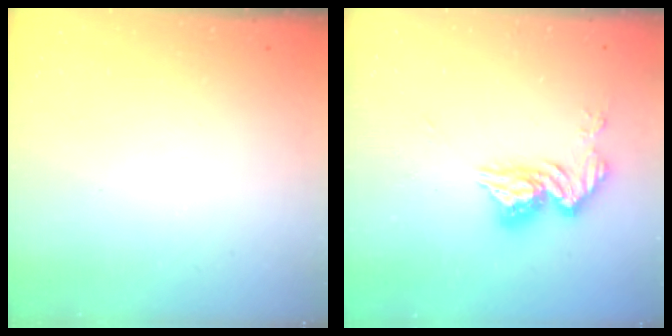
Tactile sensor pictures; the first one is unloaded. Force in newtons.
{"total": 12.8, "press": 12.8, "slide": 1.1}